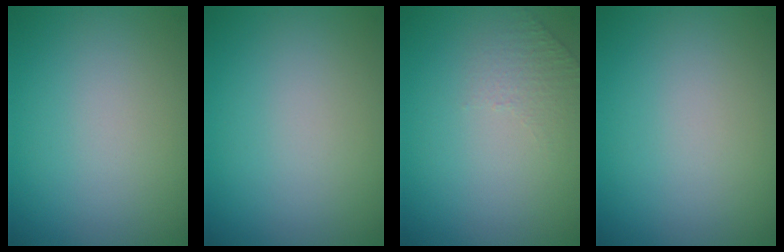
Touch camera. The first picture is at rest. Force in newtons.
{"total": 0.0}
{"total": 1.2, "press": 0.7, "slide": 0.9}
{"total": 0.0}